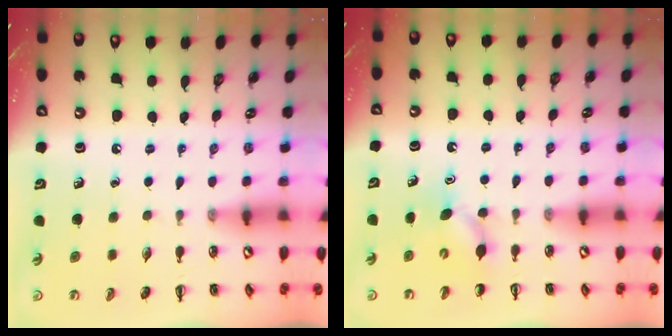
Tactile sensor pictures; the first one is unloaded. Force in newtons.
{"total": 5.2, "press": 5.0, "slide": 1.2}